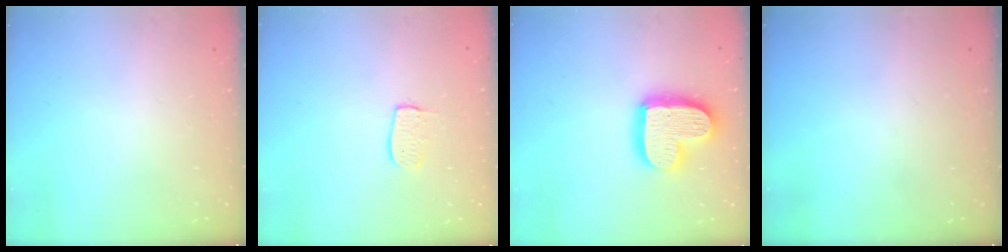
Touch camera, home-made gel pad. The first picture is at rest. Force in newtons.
{"total": 6.6, "press": 6.5, "slide": 0.4}
{"total": 17.1, "press": 17.1, "slide": 1.4}
{"total": 0.0}